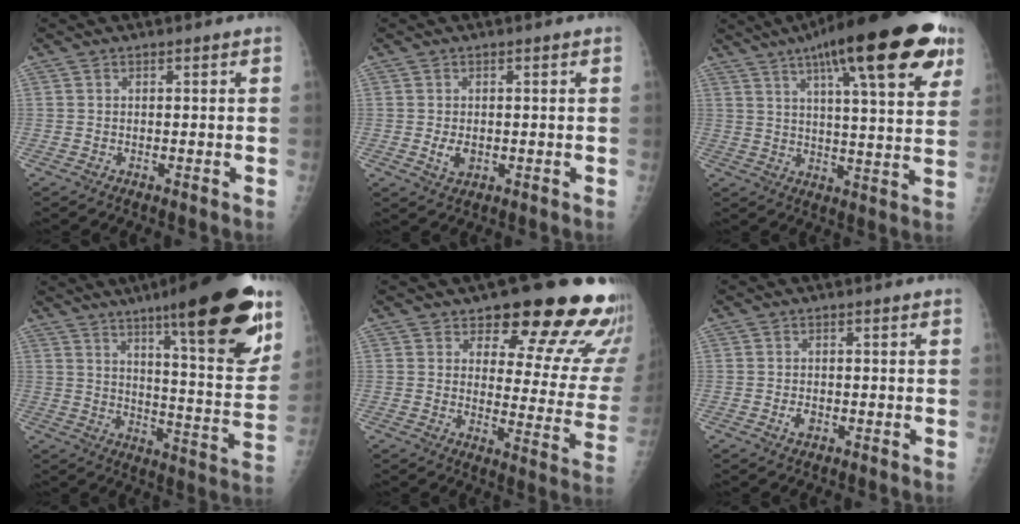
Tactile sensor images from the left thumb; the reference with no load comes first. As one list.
[{"total": 2.7, "force": [-0.2, 1.9, 2.0], "torque": [-0.031, -0.005, 0.003]}, {"total": 24.8, "force": [13.3, 6.0, 20.0], "torque": [-0.279, -0.018, 0.186]}, {"total": 23.3, "force": [13.9, 4.2, 18.2], "torque": [-0.231, -0.068, 0.206]}, {"total": 20.0, "force": [15.5, 7.0, 10.6], "torque": [-0.079, -0.100, 0.181]}, {"total": 1.6, "force": [-0.5, 1.1, 1.1], "torque": [-0.017, 0.001, -0.007]}]